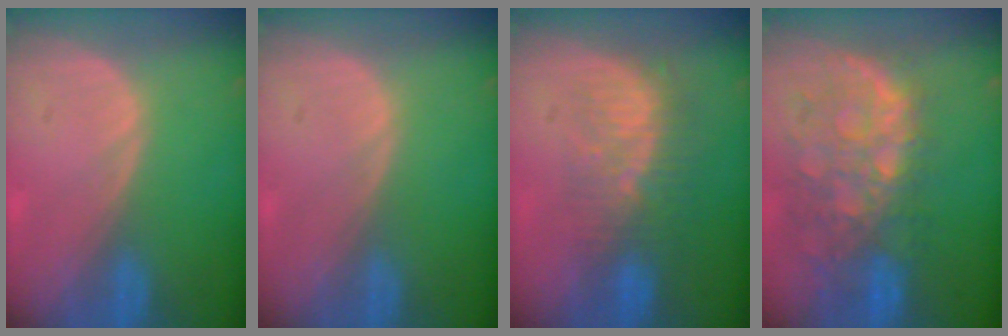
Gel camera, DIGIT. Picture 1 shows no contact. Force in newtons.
{"total": 0.0}
{"total": 8.5, "press": 7.6, "slide": 3.9}
{"total": 11.1, "press": 9.7, "slide": 5.5}